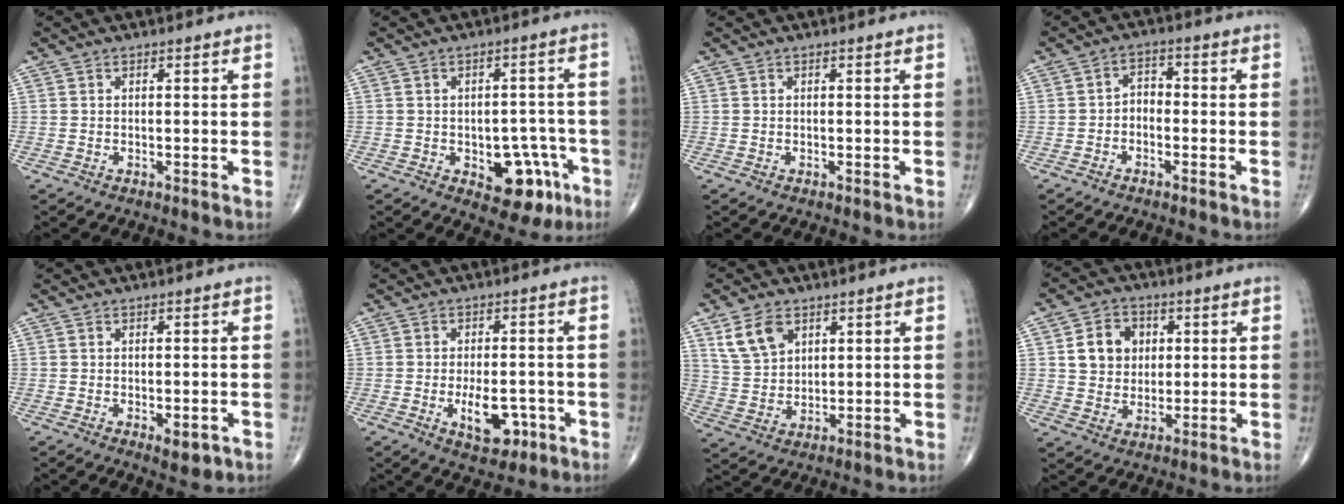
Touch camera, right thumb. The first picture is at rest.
{"total": 10.1, "force": [-4.1, 6.0, 7.0], "torque": [-0.047, 0.033, -0.044]}
{"total": 0.0}
{"total": 3.1, "force": [-1.1, 2.3, 1.9], "torque": [-0.017, 0.023, -0.030]}
{"total": 3.2, "force": [-1.1, 1.5, 2.6], "torque": [-0.025, -0.004, -0.008]}
{"total": 7.3, "force": [-2.4, 3.8, 5.7], "torque": [-0.073, 0.005, -0.030]}
{"total": 8.1, "force": [4.3, 5.3, 4.4], "torque": [-0.070, -0.016, 0.090]}
{"total": 8.8, "force": [2.0, 7.4, 4.3], "torque": [-0.034, -0.006, 0.035]}